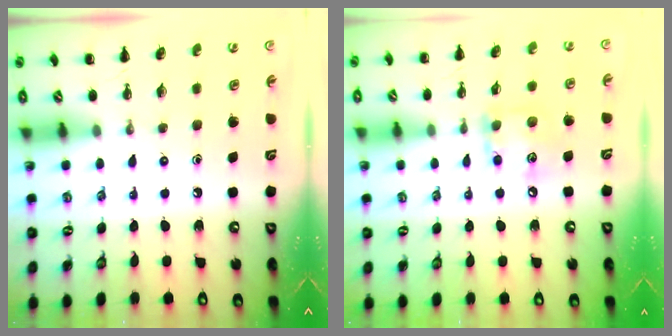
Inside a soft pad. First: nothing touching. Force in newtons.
{"total": 8.9, "press": 8.9, "slide": 0.6}